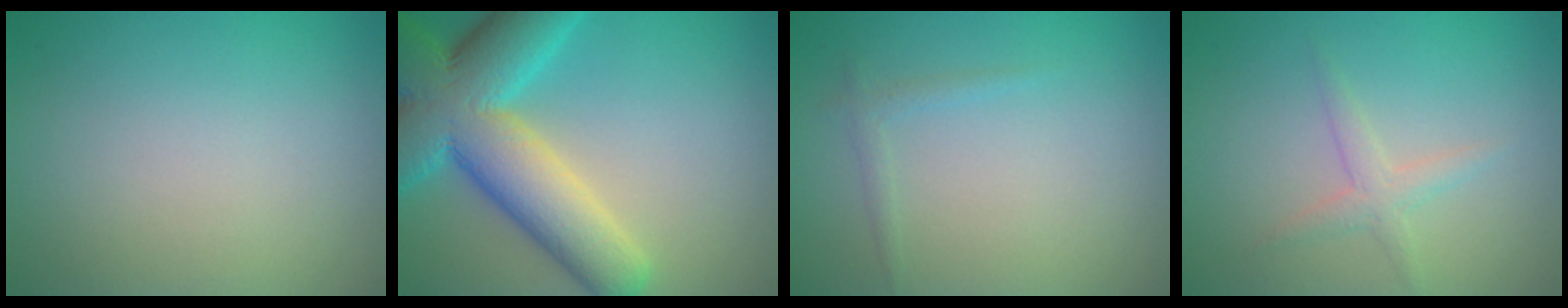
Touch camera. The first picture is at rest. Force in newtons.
{"total": 12.0, "press": 11.9, "slide": 0.7}
{"total": 0.9, "press": 0.9, "slide": 0.1}
{"total": 1.6, "press": 1.6, "slide": 0.1}